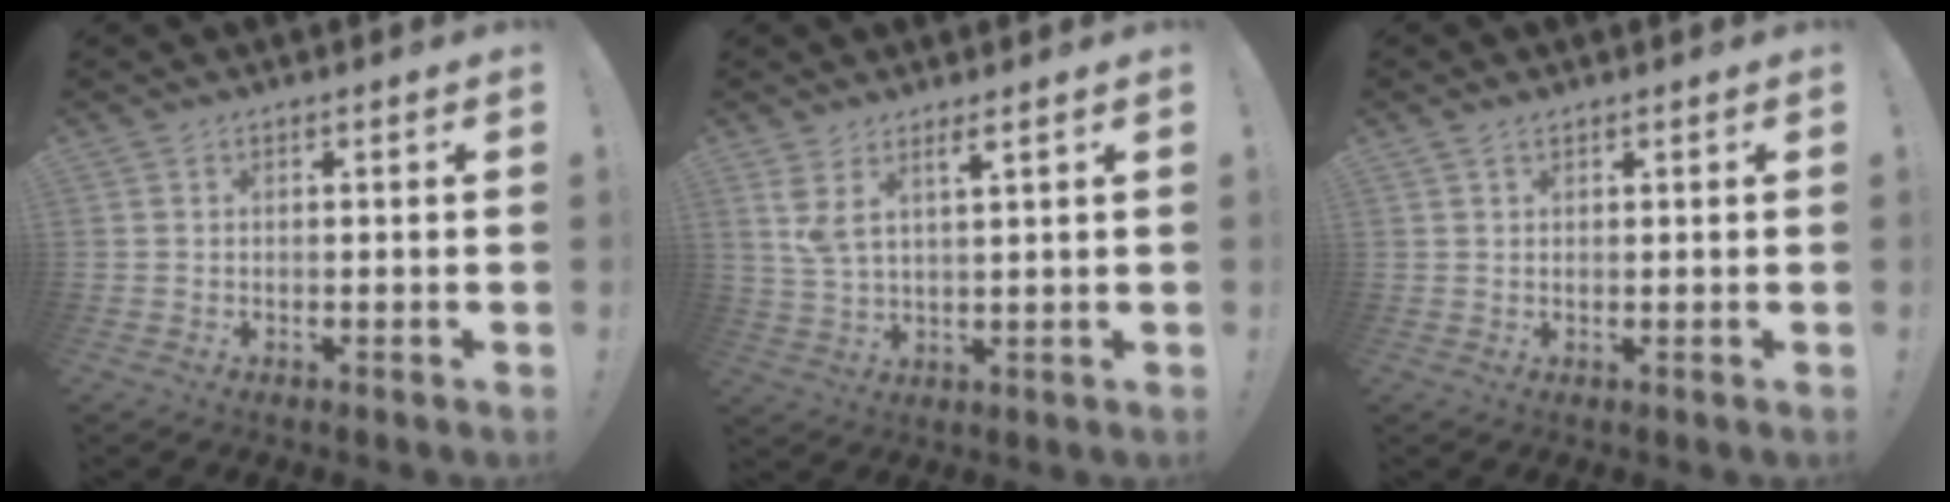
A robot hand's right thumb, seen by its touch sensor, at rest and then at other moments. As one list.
[{"total": 5.7, "force": [3.8, 1.2, 4.2], "torque": [-0.079, -0.016, 0.066]}, {"total": 1.3, "force": [0.9, 0.6, 0.7], "torque": [-0.015, 0.000, 0.017]}]